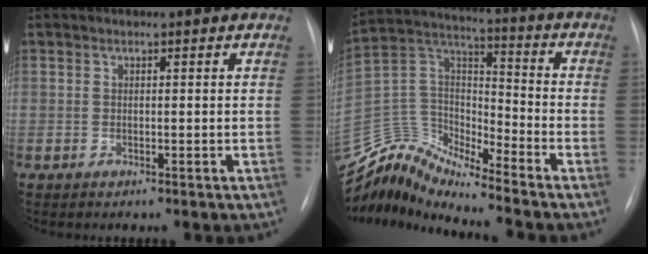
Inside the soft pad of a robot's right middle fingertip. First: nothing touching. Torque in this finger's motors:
{"motor_torque": [-0.57, -0.17, -0.16, -0.07]}